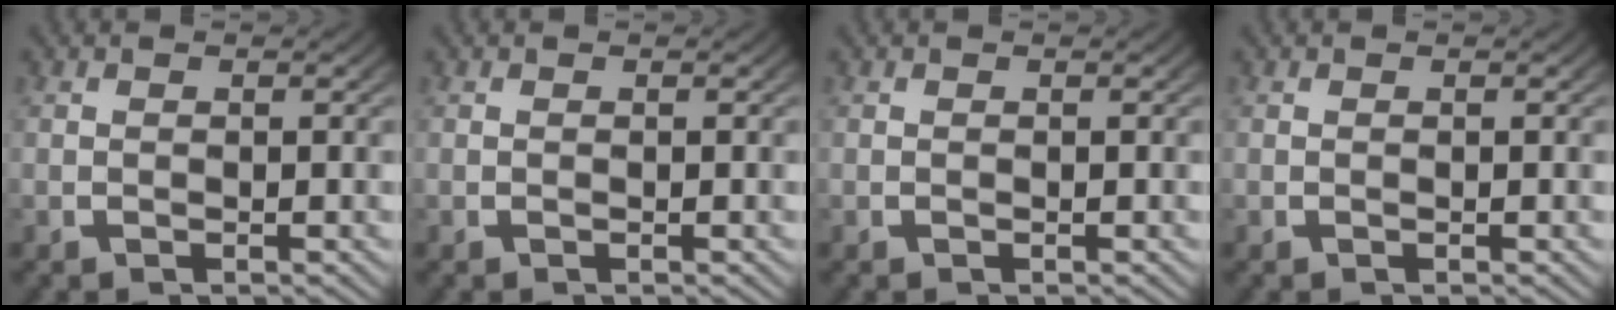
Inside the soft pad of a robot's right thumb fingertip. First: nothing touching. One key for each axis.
{"total": 0.0}
{"total": 0.0}
{"total": 0.0}